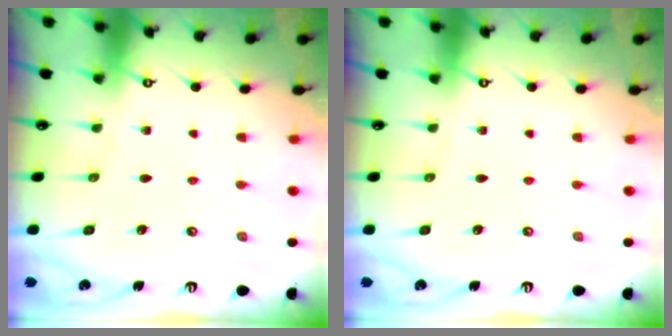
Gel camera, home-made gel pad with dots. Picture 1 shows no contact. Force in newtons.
{"total": 0.0}